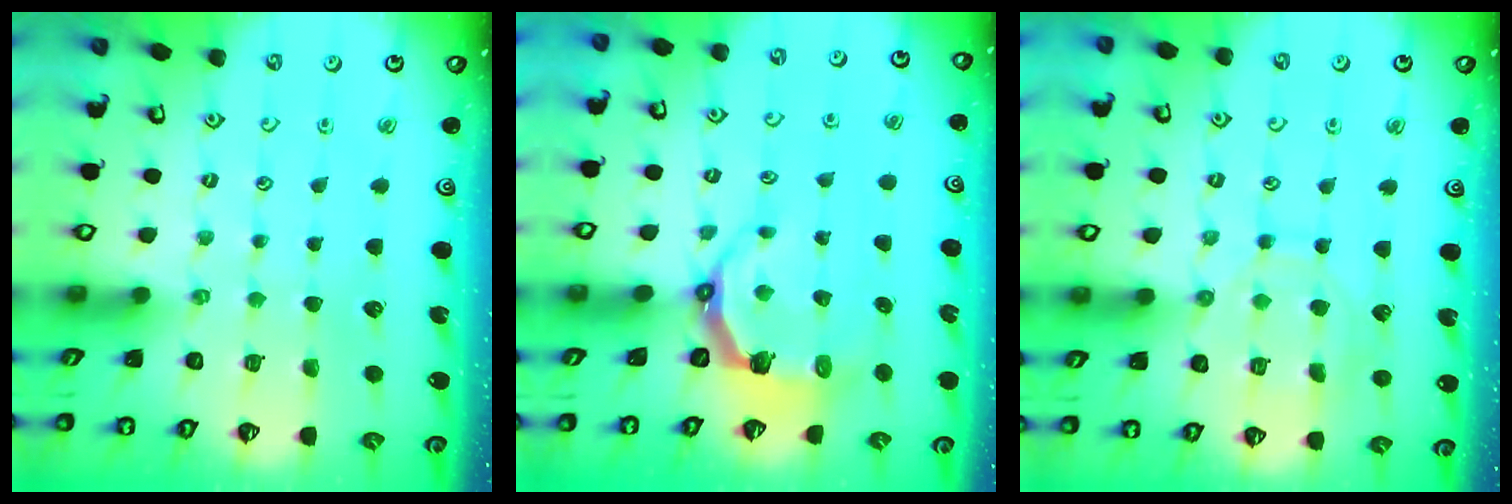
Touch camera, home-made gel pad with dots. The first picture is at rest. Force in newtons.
{"total": 6.3, "press": 4.5, "slide": 4.3}
{"total": 10.1, "press": 10.1, "slide": 0.7}